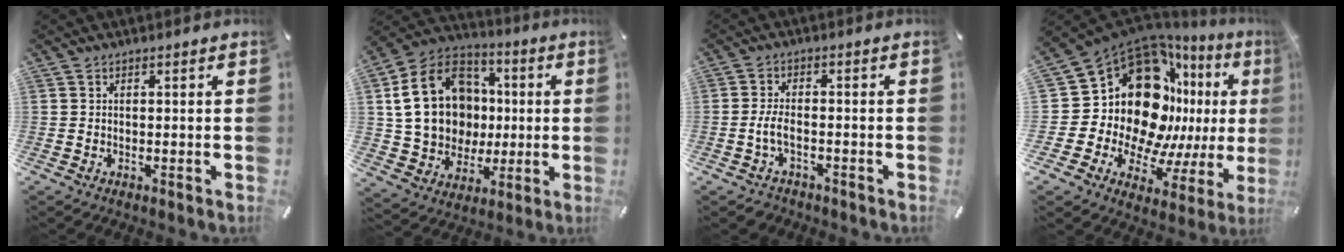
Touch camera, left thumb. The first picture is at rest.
{"total": 21.7, "force": [1.7, 18.0, 11.9], "torque": [-0.222, 0.015, 0.042]}
{"total": 4.4, "force": [-1.6, 2.5, 3.3], "torque": [-0.078, 0.005, -0.034]}
{"total": 22.8, "force": [7.5, 16.2, 14.2], "torque": [-0.251, -0.101, 0.159]}